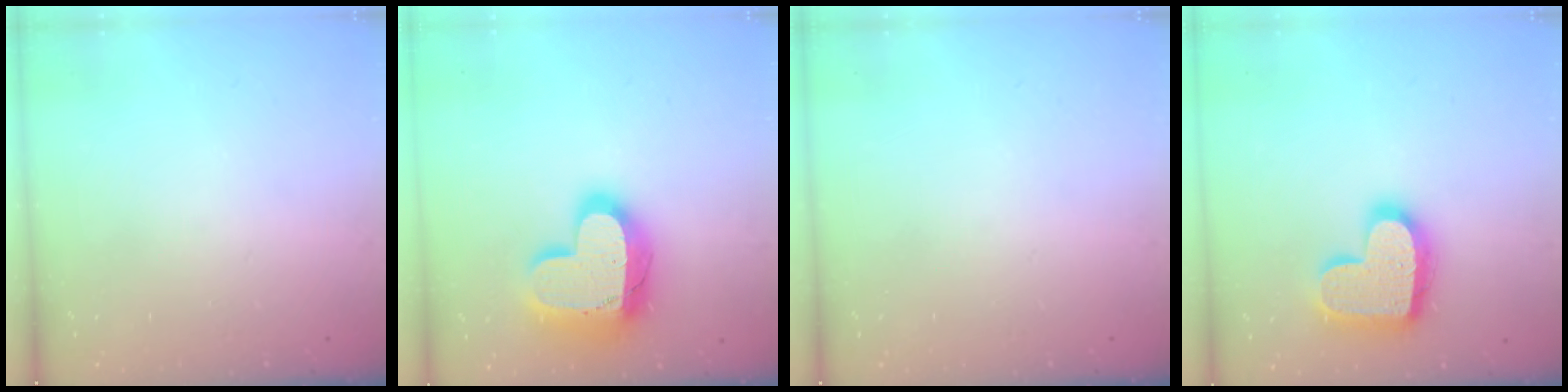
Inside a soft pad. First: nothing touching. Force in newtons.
{"total": 20.0, "press": 20.0, "slide": 1.6}
{"total": 0.0}
{"total": 18.3, "press": 18.2, "slide": 1.1}